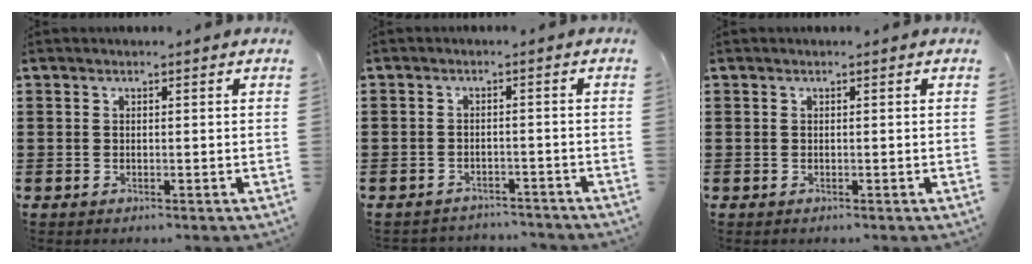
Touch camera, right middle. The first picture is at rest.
{"total": 2.5, "force": [-2.4, 0.5, -0.4], "torque": [-0.001, 0.002, -0.055]}
{"total": 0.0}